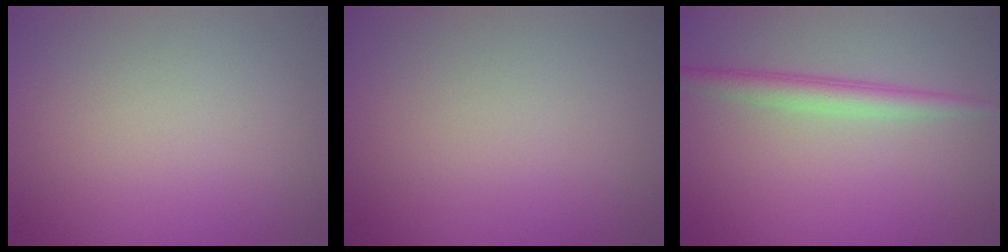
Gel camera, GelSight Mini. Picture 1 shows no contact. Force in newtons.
{"total": 0.0}
{"total": 2.5, "press": 2.5, "slide": 0.0}